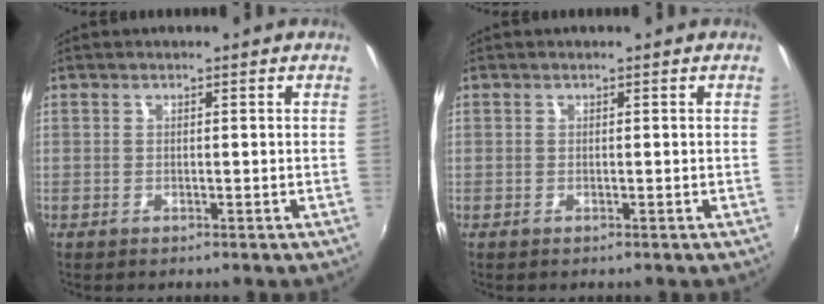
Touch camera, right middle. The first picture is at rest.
{"total": 0.0}